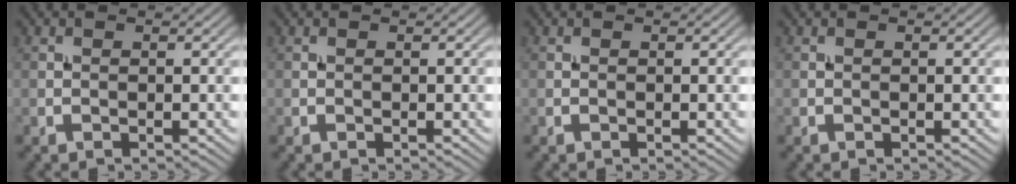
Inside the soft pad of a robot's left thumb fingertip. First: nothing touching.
{"total": 0.0}
{"total": 0.0}
{"total": 0.0}